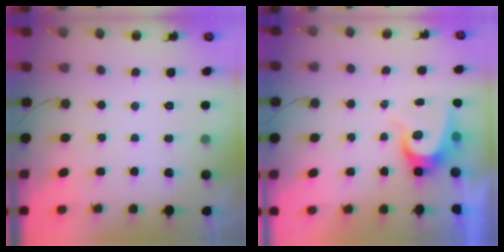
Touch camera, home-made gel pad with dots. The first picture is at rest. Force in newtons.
{"total": 6.5, "press": 6.5, "slide": 0.4}